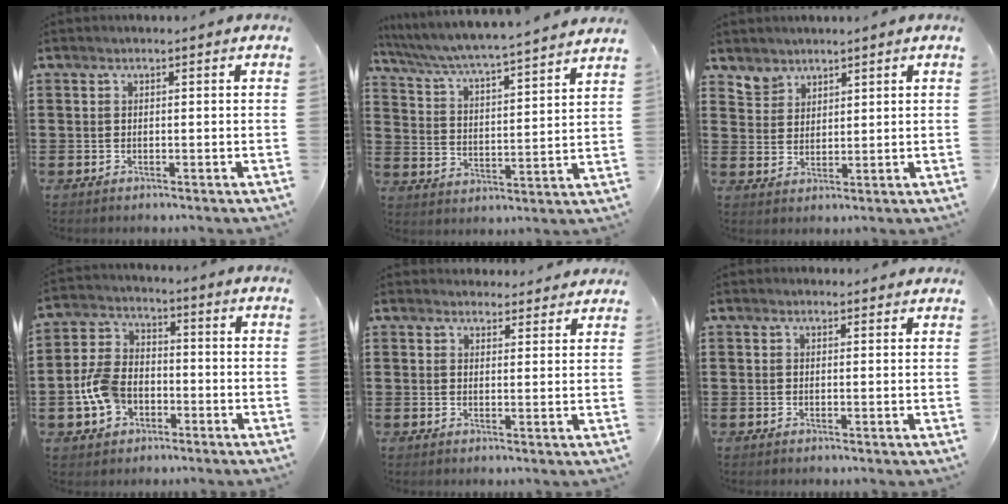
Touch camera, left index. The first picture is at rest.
{"total": 4.2, "force": [4.0, -0.7, 1.2], "torque": [-0.047, -0.038, 0.058]}
{"total": 3.3, "force": [2.8, 1.8, -0.3], "torque": [-0.007, 0.001, 0.056]}
{"total": 7.8, "force": [-2.6, 5.3, 5.1], "torque": [-0.130, 0.010, -0.055]}
{"total": 3.0, "force": [2.8, 0.9, 0.2], "torque": [-0.003, -0.008, 0.053]}
{"total": 1.0, "force": [0.9, 0.4, 0.2], "torque": [-0.005, 0.003, 0.019]}